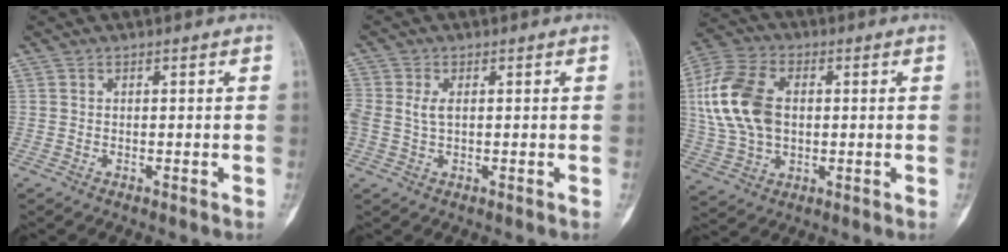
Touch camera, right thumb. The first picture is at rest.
{"total": 3.4, "force": [0.3, 2.0, 2.8], "torque": [-0.075, 0.004, 0.004]}
{"total": 15.8, "force": [1.7, 10.3, 11.8], "torque": [-0.239, 0.012, 0.032]}